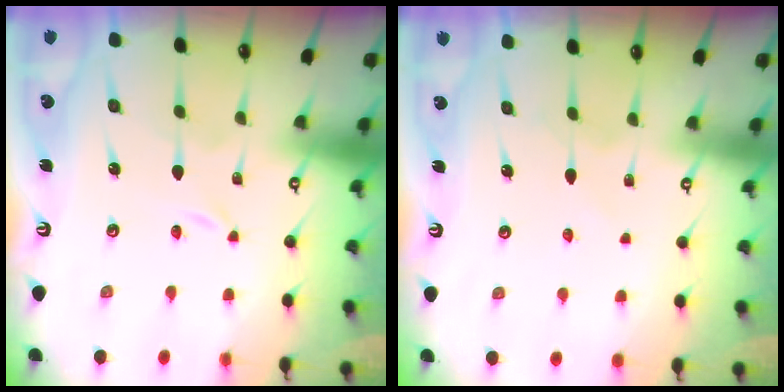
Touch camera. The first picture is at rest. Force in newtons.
{"total": 3.4, "press": 3.4, "slide": 0.3}